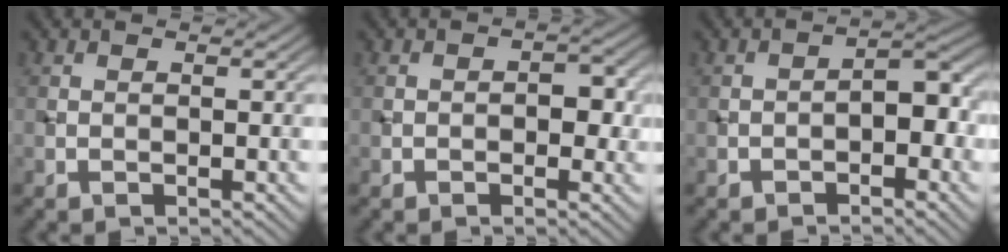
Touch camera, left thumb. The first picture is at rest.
{"total": 2.7, "force": [-0.3, 1.7, 2.1], "torque": [-0.027, -0.004, -0.007]}
{"total": 3.5, "force": [-1.4, 1.7, 2.7], "torque": [-0.033, 0.013, -0.028]}